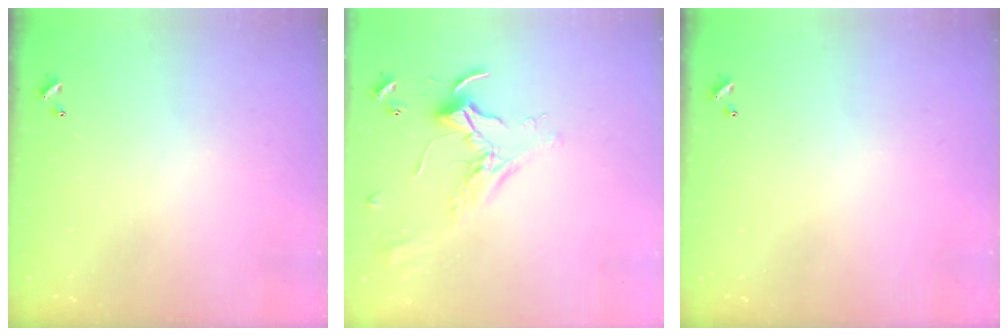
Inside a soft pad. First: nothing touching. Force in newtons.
{"total": 2.5, "press": 2.5, "slide": 0.5}
{"total": 0.0}